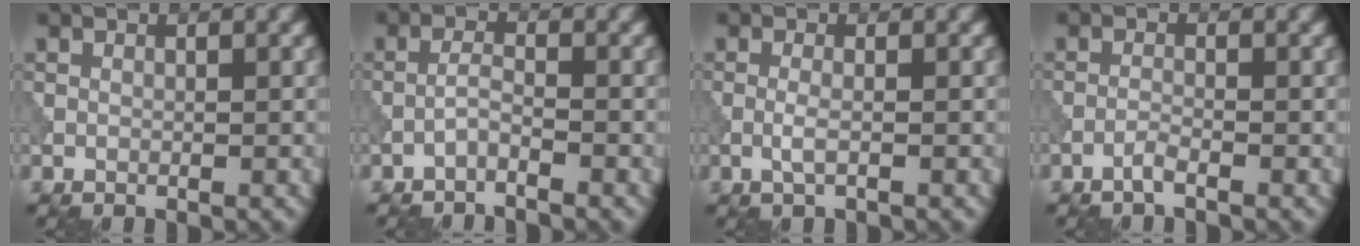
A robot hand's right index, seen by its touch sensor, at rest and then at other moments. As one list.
[{"total": 1.4, "force": [-1.1, 0.1, 0.9], "torque": [-0.018, 0.007, -0.028]}, {"total": 1.4, "force": [-0.4, 0.3, 1.3], "torque": [-0.029, 0.000, -0.012]}, {"total": 1.1, "force": [-0.9, 0.1, 0.7], "torque": [-0.013, 0.005, -0.021]}]